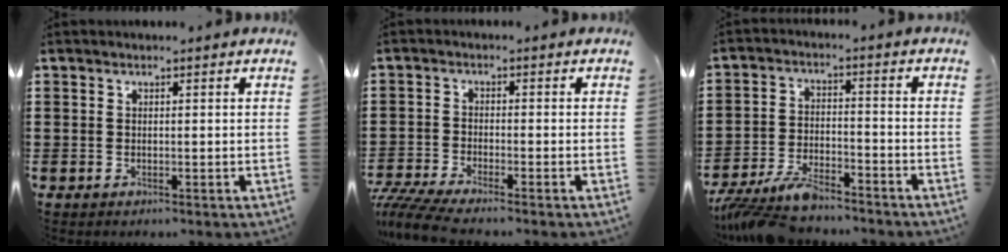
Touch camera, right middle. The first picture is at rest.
{"total": 3.9, "force": [-3.6, 0.0, 1.5], "torque": [-0.056, -0.021, -0.078]}
{"total": 7.1, "force": [-6.4, 1.5, 2.6], "torque": [-0.071, 0.001, -0.129]}